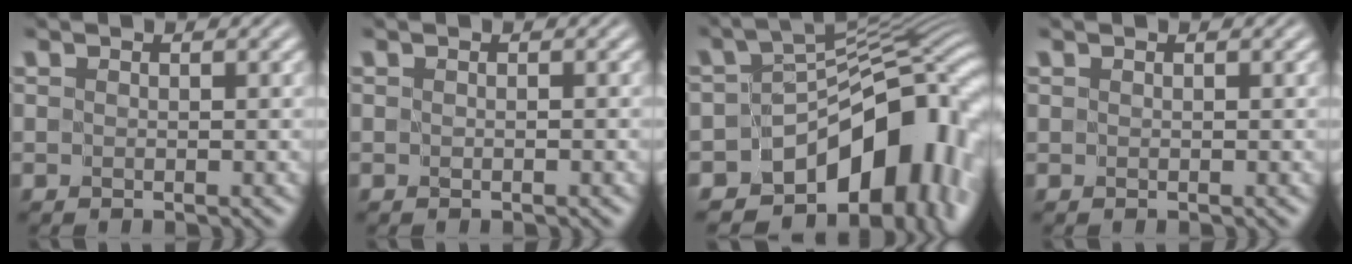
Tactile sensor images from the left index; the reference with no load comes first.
{"total": 0.0}
{"total": 13.9, "force": [-6.6, 8.6, 8.7], "torque": [-0.092, -0.009, -0.106]}
{"total": 0.0}